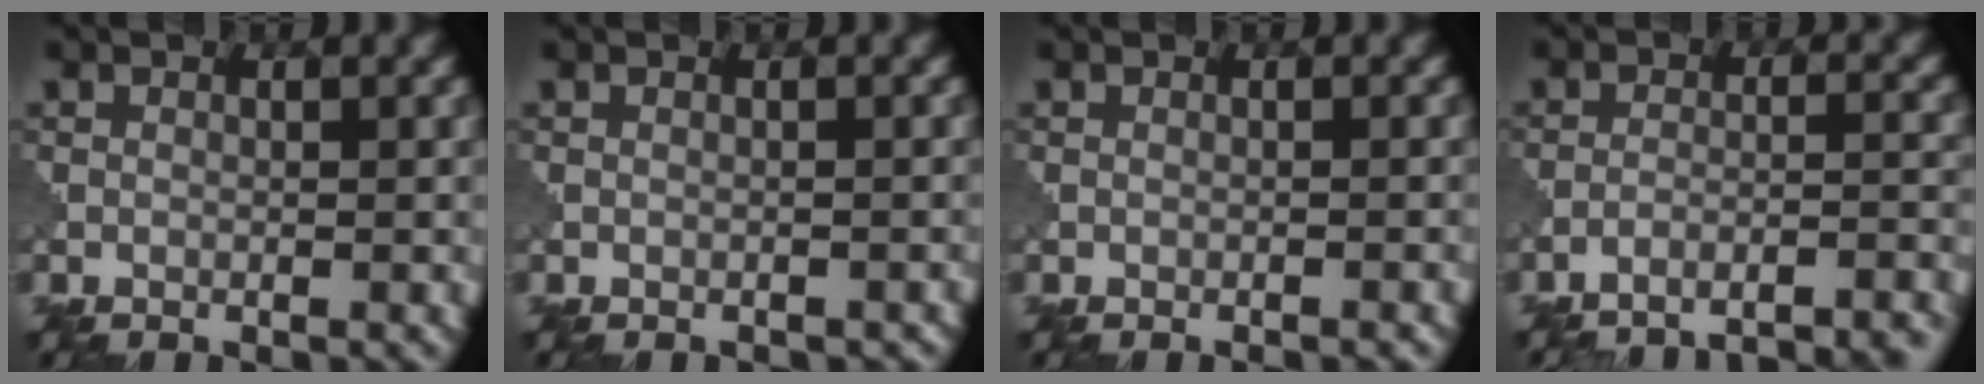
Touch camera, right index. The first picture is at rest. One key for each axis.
{"total": 1.1, "fx": -1.0, "fy": 0.2, "fz": 0.1, "tx": -0.002, "ty": -0.005, "tz": -0.014}
{"total": 0.9, "fx": -0.9, "fy": 0.1, "fz": 0.3, "tx": 0.002, "ty": 0.001, "tz": -0.015}
{"total": 7.9, "fx": -7.5, "fy": 1.1, "fz": 2.1, "tx": -0.022, "ty": 0.011, "tz": -0.102}